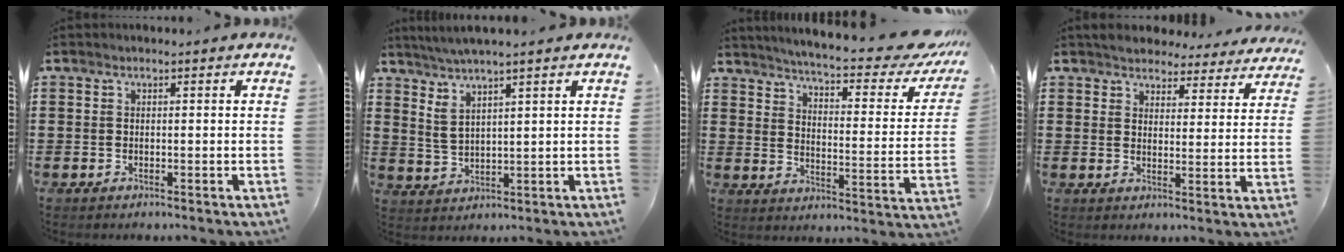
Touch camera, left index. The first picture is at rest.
{"total": 3.9, "force": [2.9, 0.3, 2.6], "torque": [-0.058, -0.006, 0.049]}
{"total": 5.9, "force": [5.2, -0.3, 2.8], "torque": [-0.069, -0.043, 0.082]}
{"total": 4.0, "force": [3.9, 0.3, -0.1], "torque": [-0.019, -0.022, 0.068]}